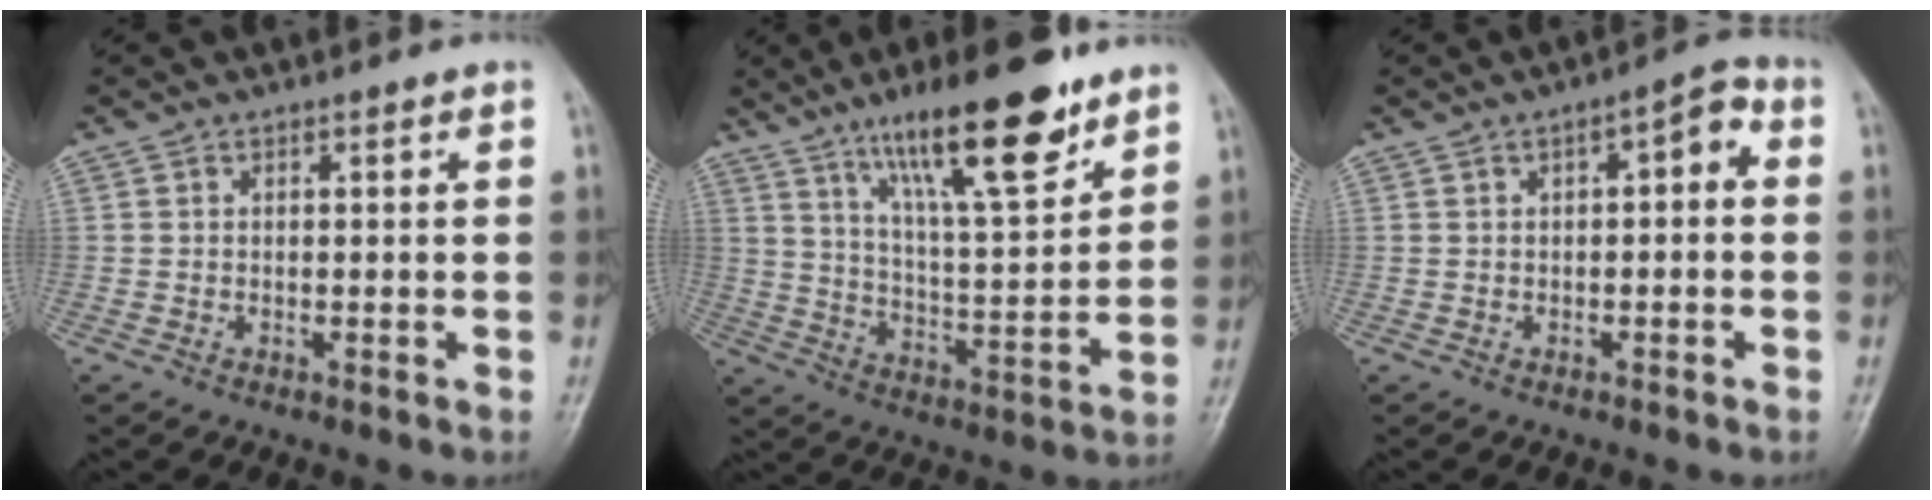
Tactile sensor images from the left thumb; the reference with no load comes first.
{"total": 18.6, "force": [11.9, 4.5, 13.6], "torque": [-0.194, -0.060, 0.202]}
{"total": 4.7, "force": [0.6, 2.1, 4.2], "torque": [-0.045, 0.021, -0.004]}